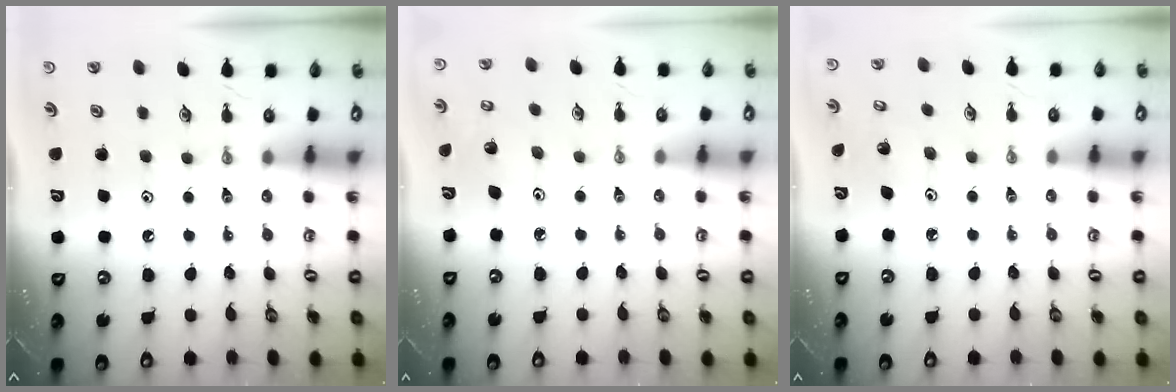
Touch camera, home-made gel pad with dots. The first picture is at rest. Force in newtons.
{"total": 3.4, "press": 3.3, "slide": 0.8}
{"total": 3.7, "press": 3.7, "slide": 0.2}